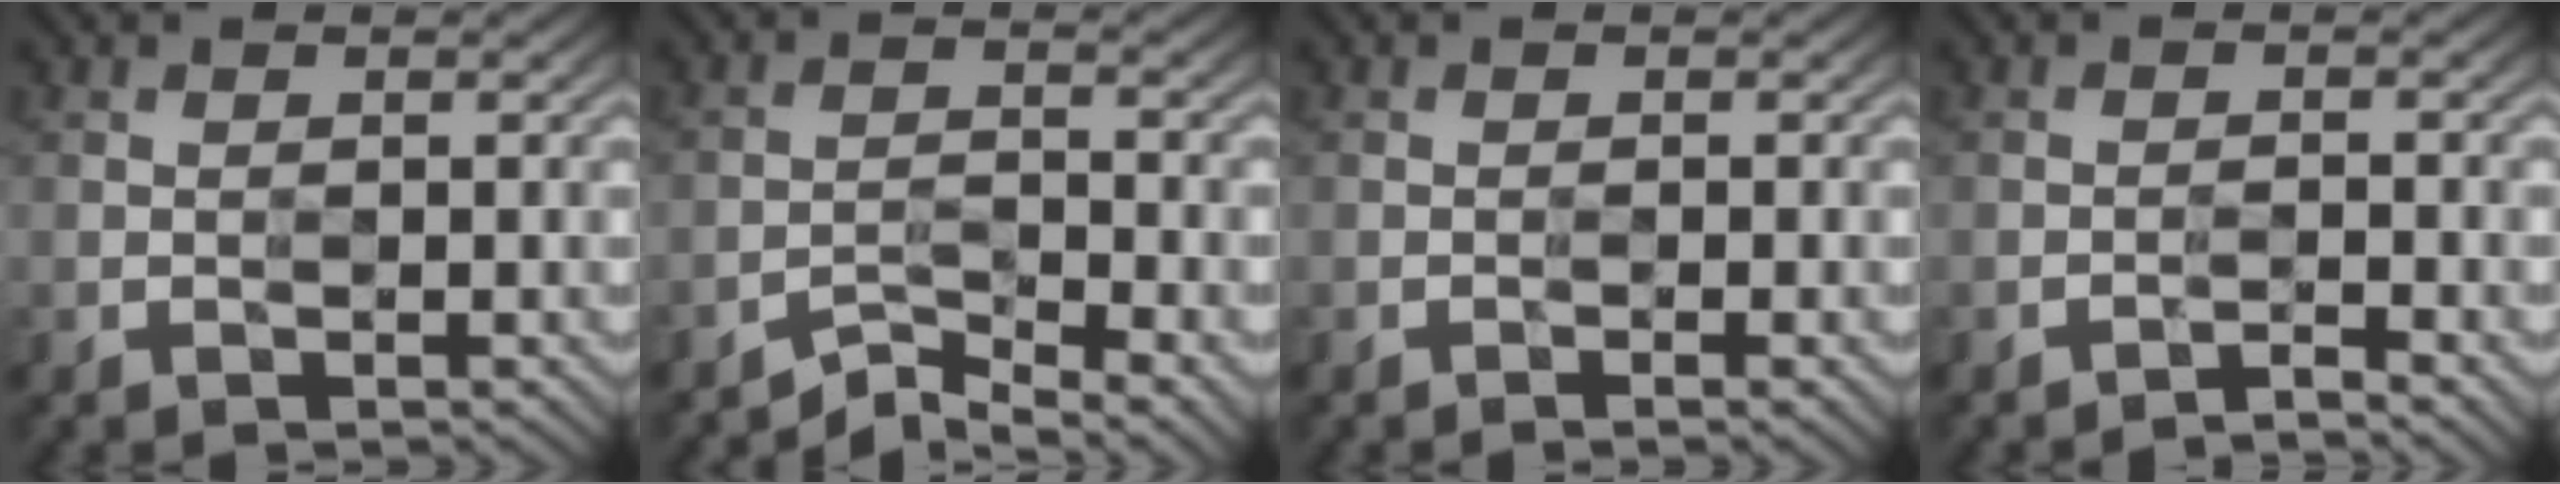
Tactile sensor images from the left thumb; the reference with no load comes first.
{"total": 4.7, "force": [-4.0, 0.7, 2.2], "torque": [-0.042, 0.000, -0.077]}
{"total": 1.1, "force": [-0.6, 0.0, 0.9], "torque": [-0.015, -0.001, -0.013]}
{"total": 2.1, "force": [-1.7, 0.1, 1.1], "torque": [-0.010, 0.006, -0.039]}